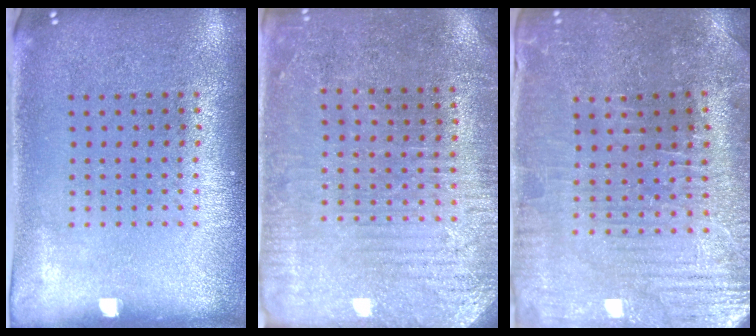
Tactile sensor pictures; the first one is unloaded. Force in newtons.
{"total": 3.0, "press": 2.9, "slide": 0.7}
{"total": 1.8, "press": 1.8, "slide": 0.3}